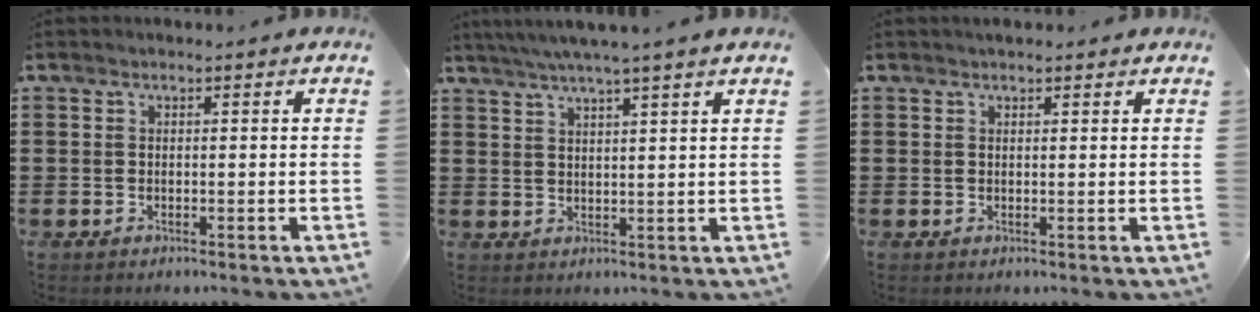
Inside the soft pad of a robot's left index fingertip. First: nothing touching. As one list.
[{"total": 3.7, "force": [3.1, -0.8, 1.8], "torque": [-0.043, -0.007, 0.053]}, {"total": 1.0, "force": [0.9, 0.2, 0.4], "torque": [-0.007, 0.003, 0.016]}]